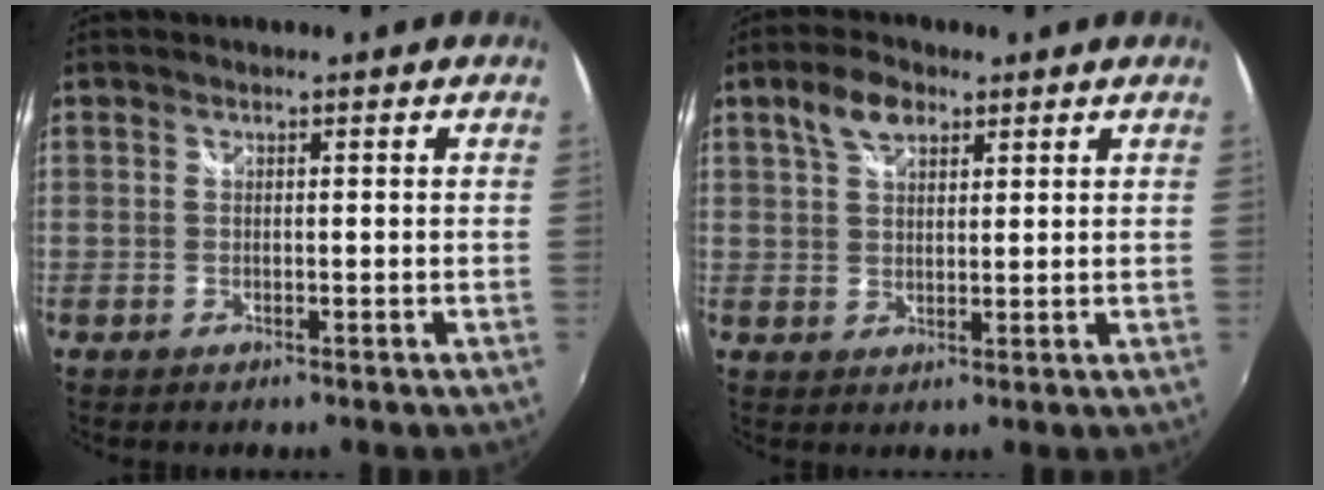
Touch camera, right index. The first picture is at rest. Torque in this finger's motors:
{"motor_torque": [0.03, 0.03, 0.07, 0.05]}